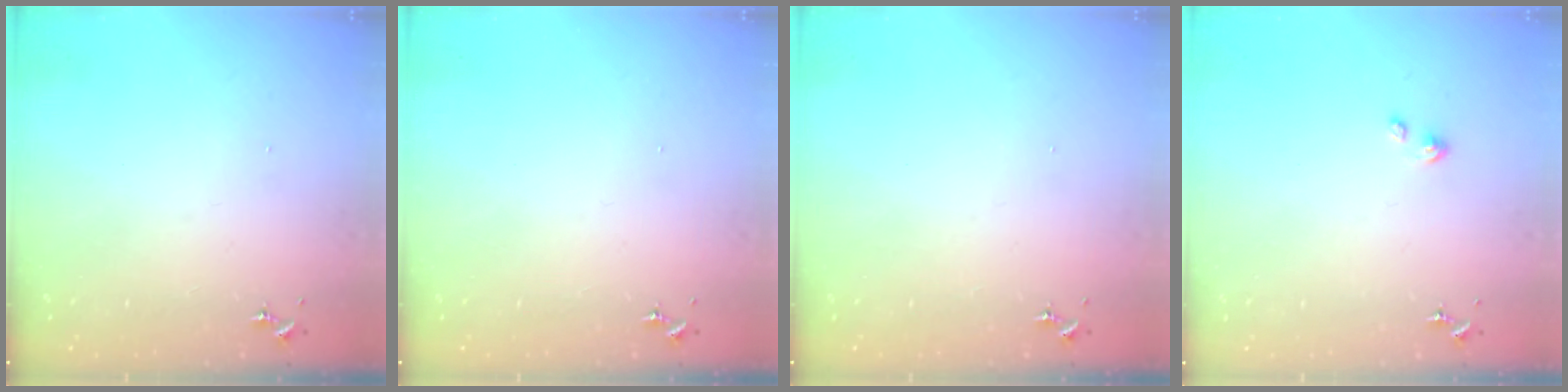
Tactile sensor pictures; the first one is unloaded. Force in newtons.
{"total": 0.0}
{"total": 0.0}
{"total": 3.2, "press": 3.2, "slide": 0.4}